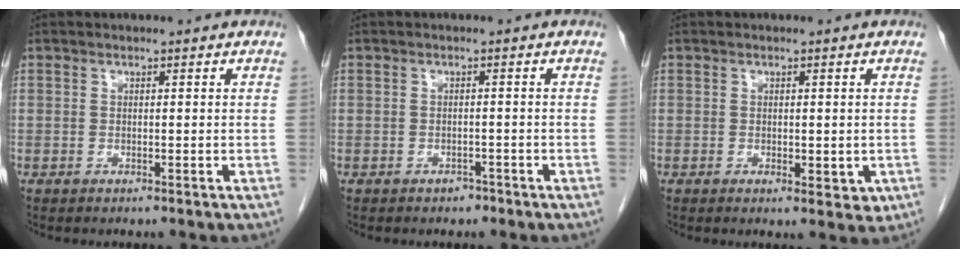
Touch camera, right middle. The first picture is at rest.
{"total": 1.2, "force": [-0.9, 0.7, 0.3], "torque": [-0.005, 0.002, -0.013]}
{"total": 3.1, "force": [-0.7, 1.6, 2.6], "torque": [-0.026, -0.004, -0.003]}